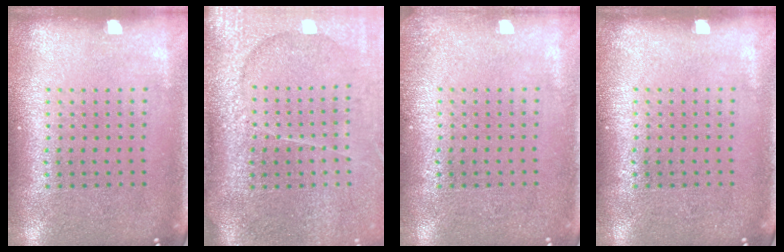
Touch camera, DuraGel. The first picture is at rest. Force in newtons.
{"total": 4.2, "press": 3.4, "slide": 2.4}
{"total": 0.9, "press": 0.9, "slide": 0.2}
{"total": 0.0}